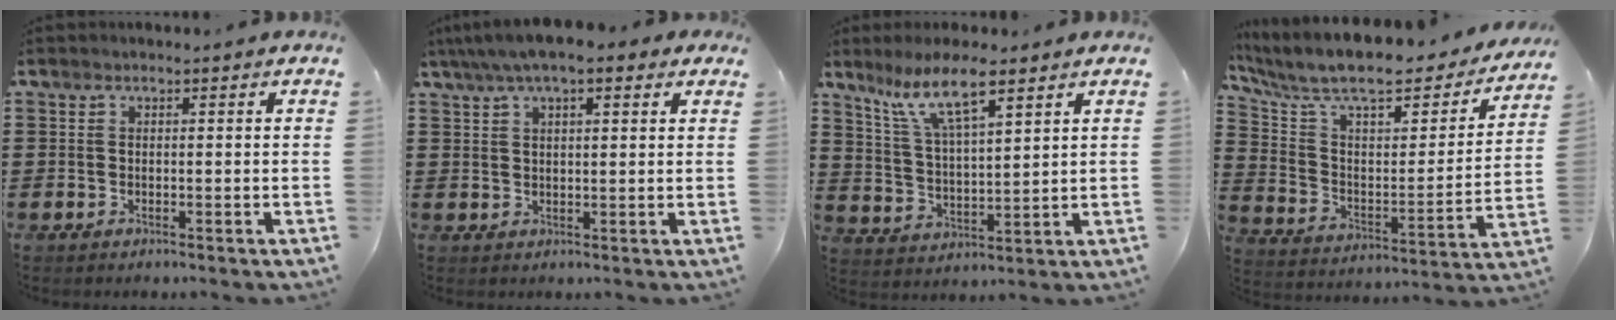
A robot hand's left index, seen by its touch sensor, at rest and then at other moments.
{"total": 5.1, "force": [3.3, 2.0, 3.4], "torque": [-0.073, 0.007, 0.058]}
{"total": 9.3, "force": [6.4, 2.0, 6.5], "torque": [-0.141, -0.010, 0.113]}
{"total": 10.1, "force": [8.2, 2.5, 5.3], "torque": [-0.139, -0.054, 0.139]}